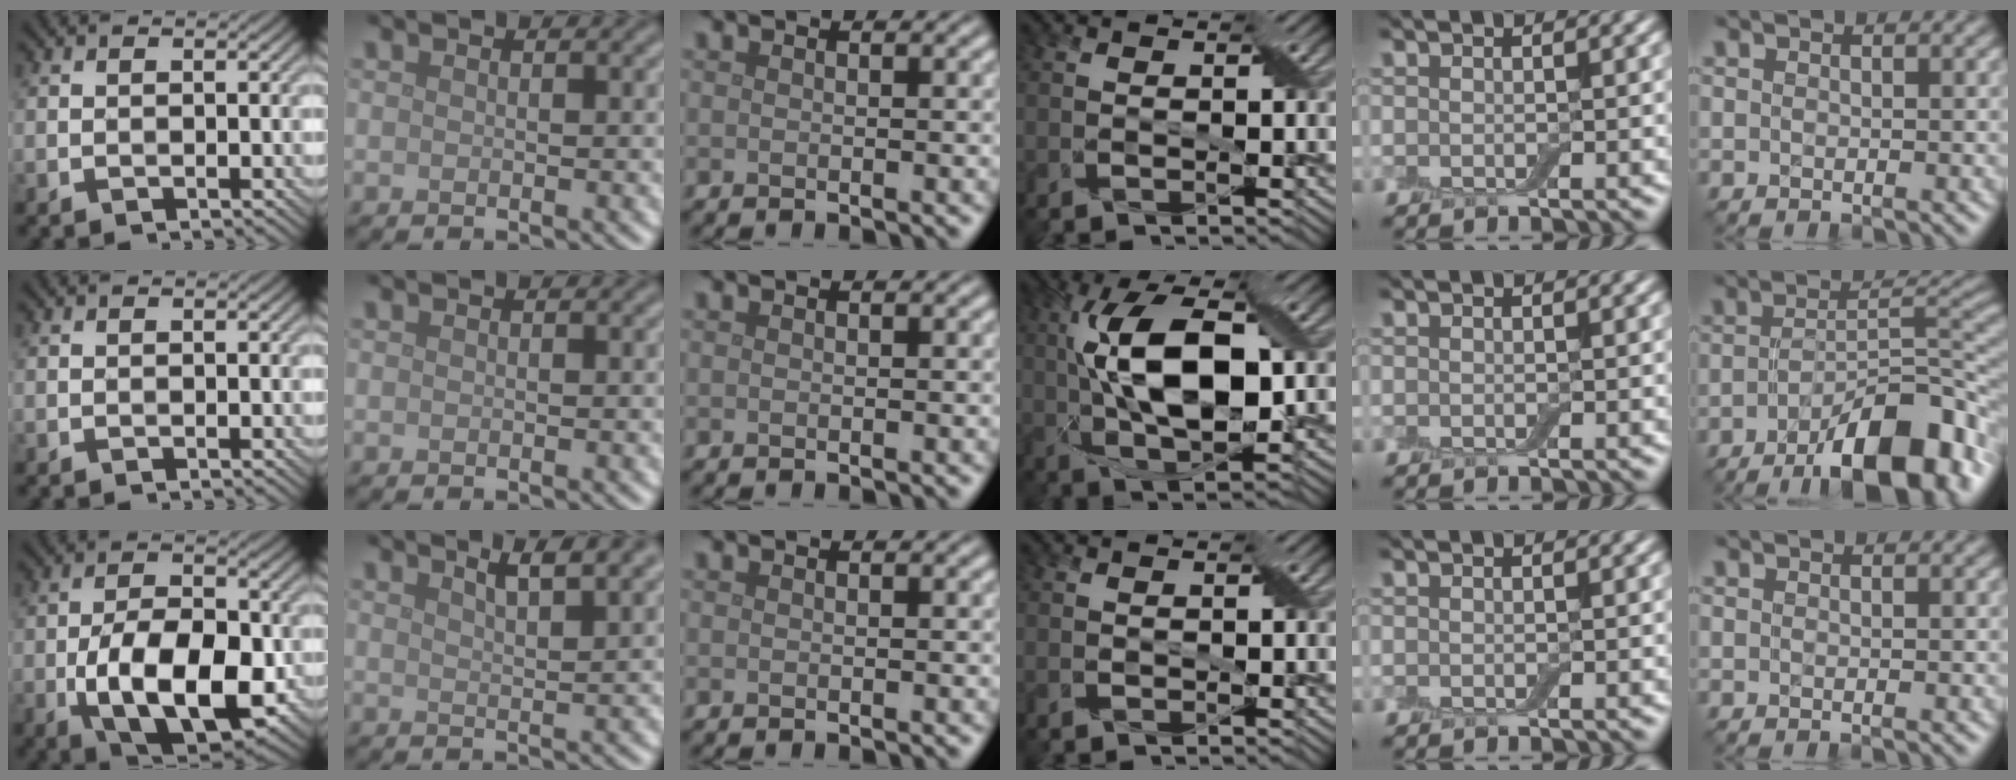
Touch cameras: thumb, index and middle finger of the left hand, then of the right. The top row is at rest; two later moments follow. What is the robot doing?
{"motion": "open", "object": "airpods case & airpods"}